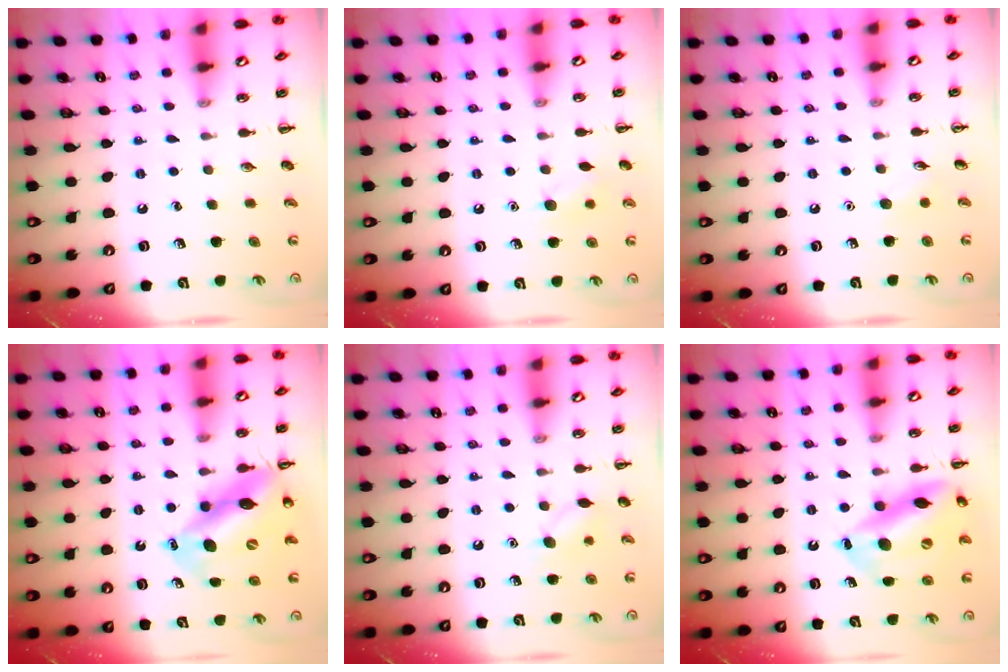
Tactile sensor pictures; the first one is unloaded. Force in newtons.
{"total": 6.2, "press": 6.0, "slide": 1.5}
{"total": 4.9, "press": 4.7, "slide": 1.5}
{"total": 13.4, "press": 12.8, "slide": 3.8}
{"total": 7.1, "press": 6.9, "slide": 1.4}
{"total": 15.6, "press": 15.1, "slide": 4.0}